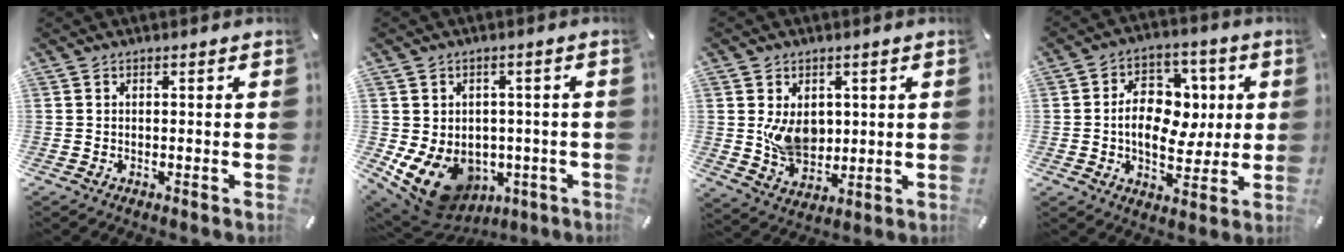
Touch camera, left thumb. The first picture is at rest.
{"total": 11.7, "force": [-4.4, 9.1, 5.8], "torque": [-0.120, 0.004, -0.076]}
{"total": 8.9, "force": [1.8, 7.0, 5.3], "torque": [-0.087, -0.007, 0.036]}
{"total": 12.6, "force": [0.6, 9.5, 8.3], "torque": [-0.124, 0.009, 0.015]}